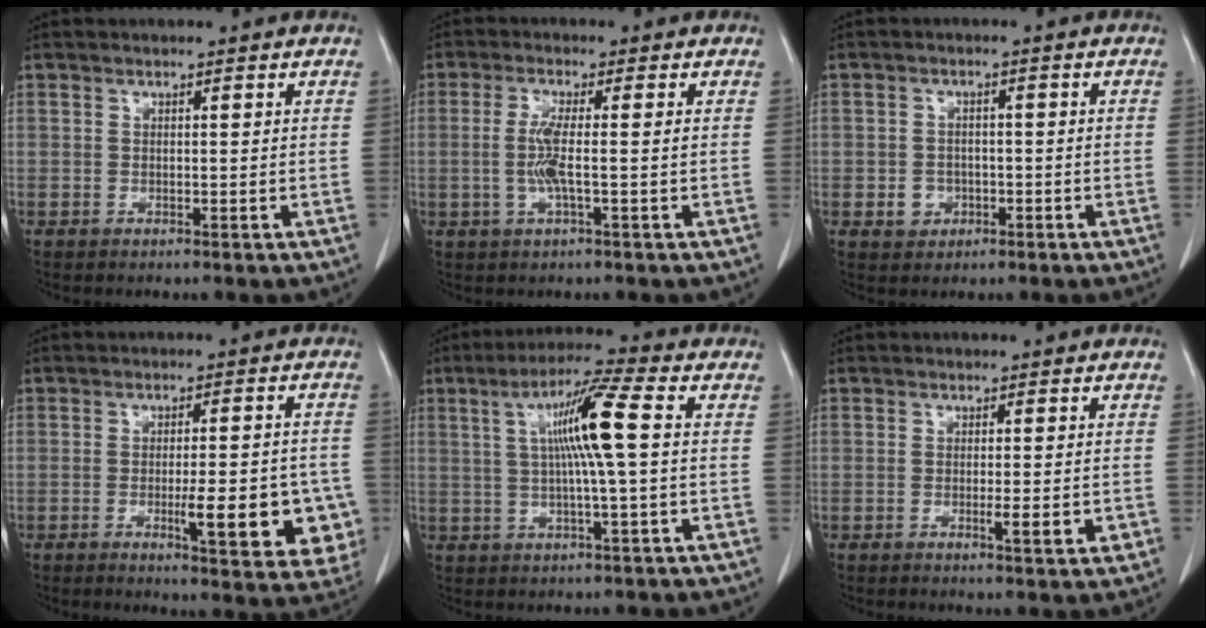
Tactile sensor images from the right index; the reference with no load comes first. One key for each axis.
{"total": 4.3, "fx": -0.5, "fy": 0.2, "fz": 4.3, "tx": -0.094, "ty": -0.002, "tz": -0.011}
{"total": 2.9, "fx": -1.0, "fy": 2.5, "fz": 1.0, "tx": -0.011, "ty": 0.006, "tz": -0.009}
{"total": 12.2, "fx": -3.7, "fy": 3.0, "fz": 11.3, "tx": -0.108, "ty": 0.005, "tz": -0.037}
{"total": 9.8, "fx": 1.5, "fy": -0.6, "fz": 9.6, "tx": -0.176, "ty": 0.010, "tz": 0.025}
{"total": 3.2, "fx": -1.0, "fy": 0.4, "fz": 3.1, "tx": -0.044, "ty": -0.005, "tz": -0.011}